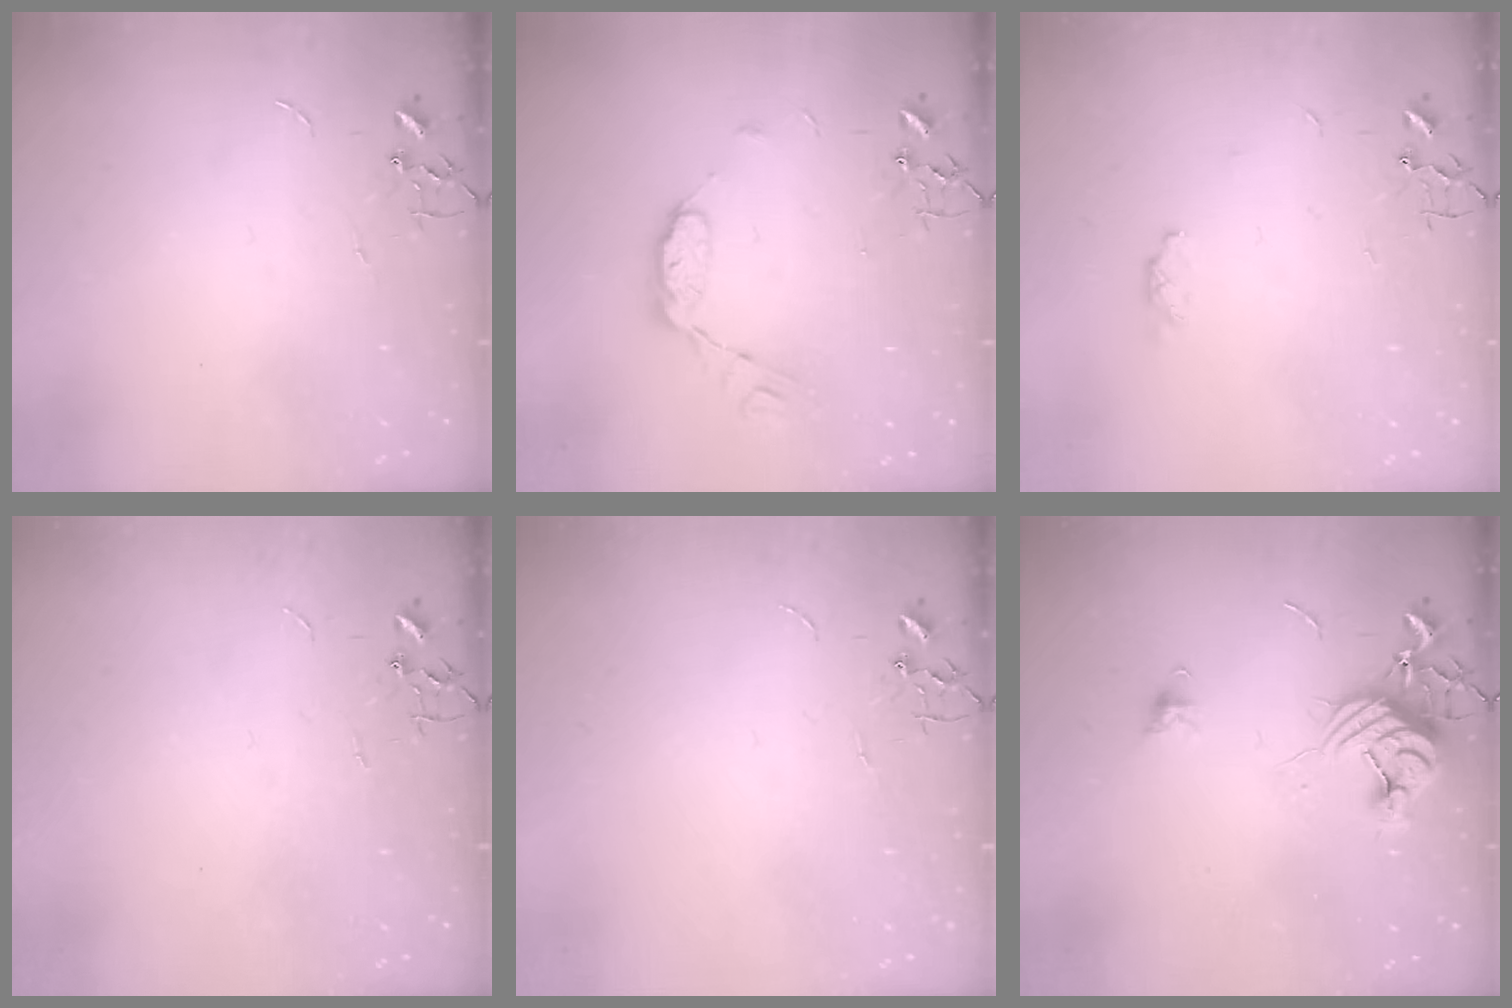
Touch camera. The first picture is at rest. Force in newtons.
{"total": 9.1, "press": 9.1, "slide": 0.6}
{"total": 4.2, "press": 4.1, "slide": 1.0}
{"total": 0.0}
{"total": 0.0}
{"total": 11.4, "press": 11.3, "slide": 1.2}